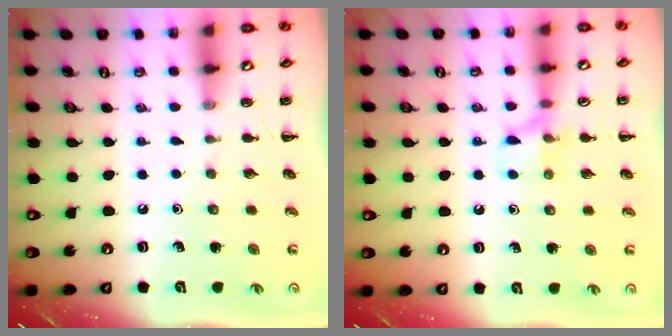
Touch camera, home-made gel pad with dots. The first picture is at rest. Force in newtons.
{"total": 7.4, "press": 7.4, "slide": 0.8}